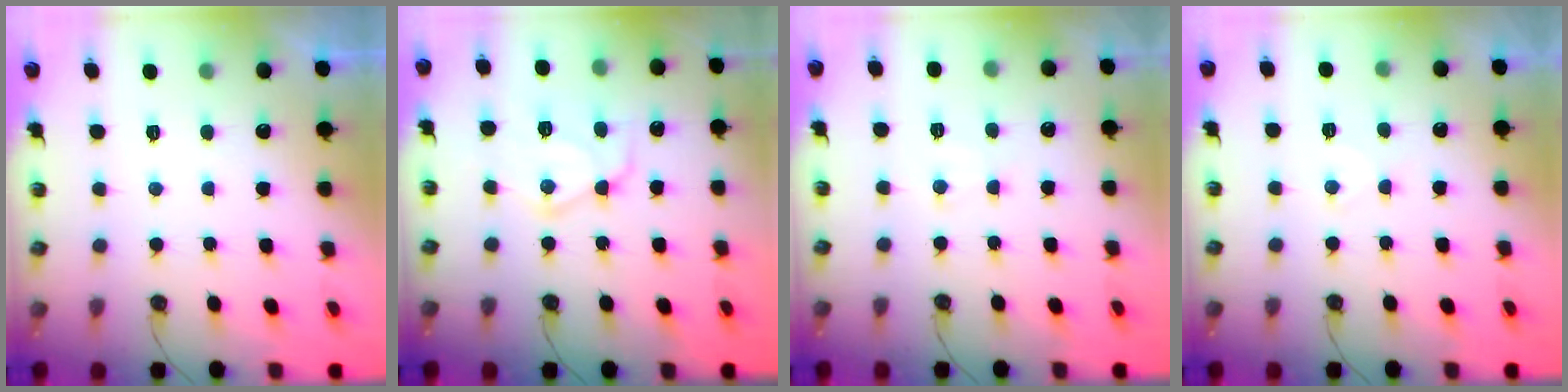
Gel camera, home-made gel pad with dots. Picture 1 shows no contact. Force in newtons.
{"total": 13.8, "press": 13.7, "slide": 1.1}
{"total": 5.5, "press": 5.5, "slide": 0.4}
{"total": 5.5, "press": 5.4, "slide": 0.8}